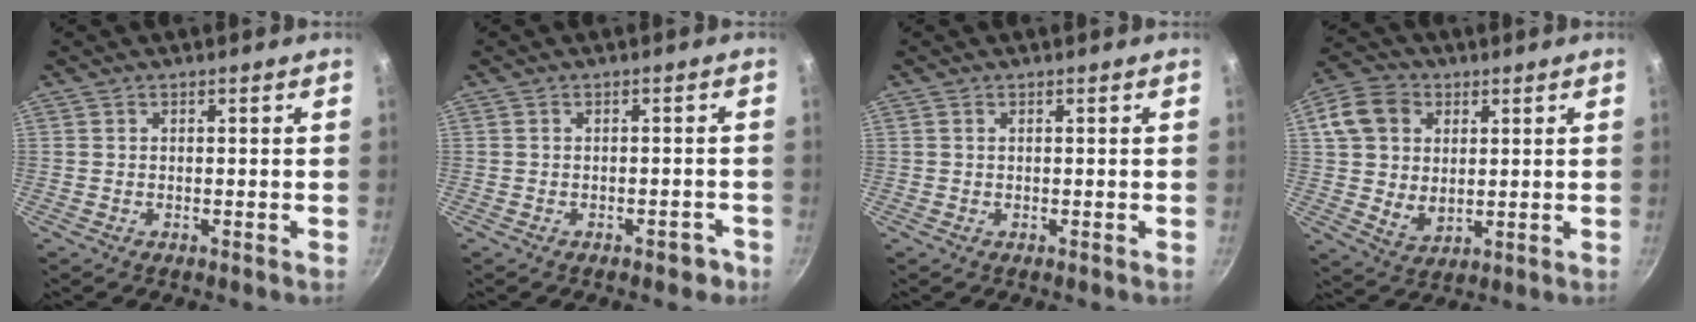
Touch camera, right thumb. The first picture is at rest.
{"total": 2.5, "force": [-1.6, 1.4, 1.4], "torque": [-0.001, 0.028, -0.003]}
{"total": 0.0}
{"total": 11.6, "force": [3.1, 9.1, 6.5], "torque": [-0.104, -0.011, 0.050]}